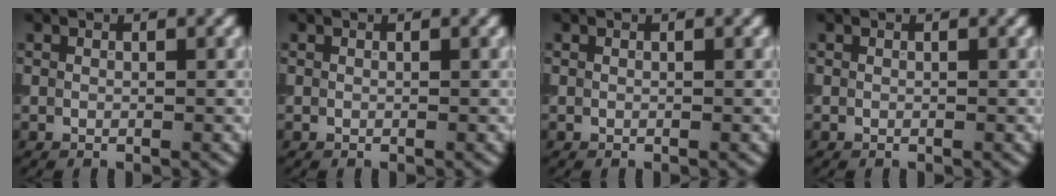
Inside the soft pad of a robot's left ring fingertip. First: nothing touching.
{"total": 0.0}
{"total": 0.0}
{"total": 0.0}